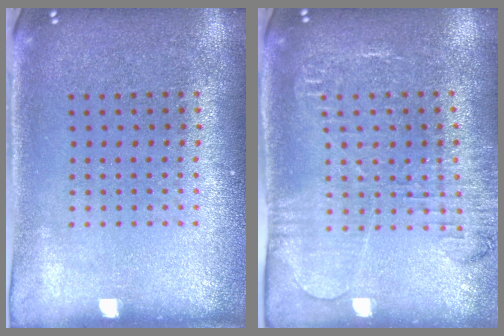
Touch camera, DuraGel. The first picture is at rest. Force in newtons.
{"total": 2.0, "press": 2.0, "slide": 0.1}